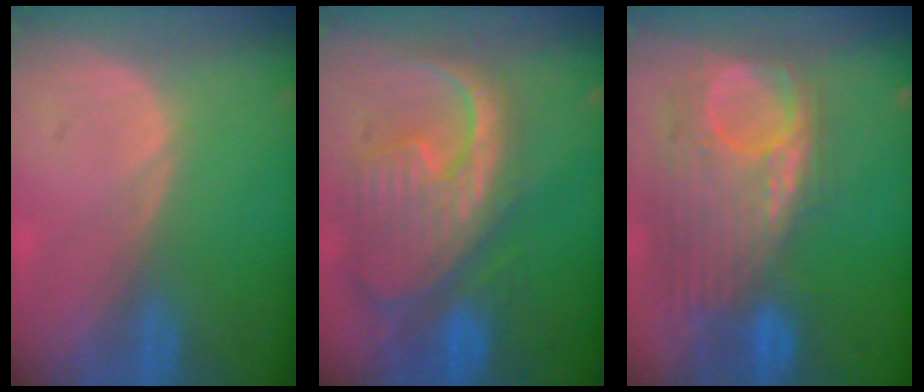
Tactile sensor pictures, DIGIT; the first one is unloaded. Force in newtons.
{"total": 12.5, "press": 10.7, "slide": 6.5}
{"total": 12.0, "press": 10.4, "slide": 5.9}